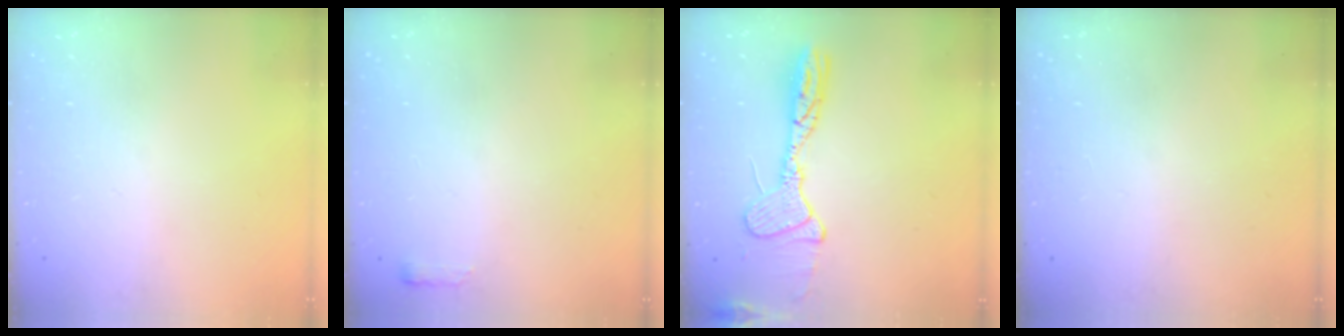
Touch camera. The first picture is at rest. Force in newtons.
{"total": 2.4, "press": 2.4, "slide": 0.4}
{"total": 13.1, "press": 13.1, "slide": 0.3}
{"total": 0.0}